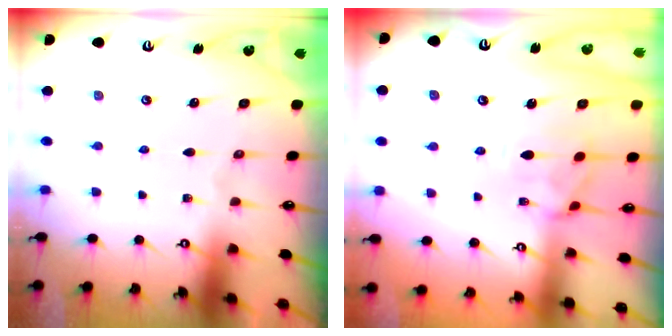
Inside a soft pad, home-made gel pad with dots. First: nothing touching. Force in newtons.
{"total": 1.3, "press": 0.9, "slide": 0.9}